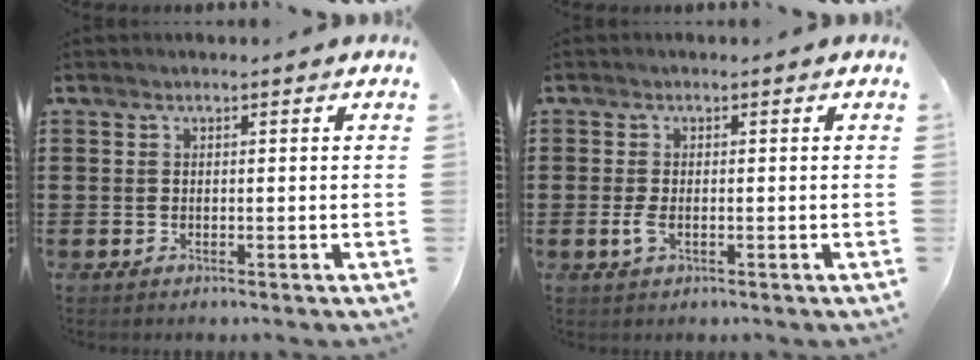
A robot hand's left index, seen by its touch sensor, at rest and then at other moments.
{"total": 1.9, "force": [-0.4, 0.7, 1.8], "torque": [-0.048, -0.009, -0.011]}